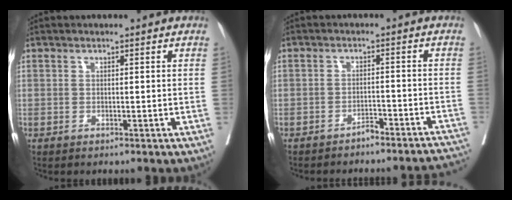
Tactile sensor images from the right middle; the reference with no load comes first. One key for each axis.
{"total": 8.3, "fx": -7.9, "fy": 1.3, "fz": 1.9, "tx": 0.004, "ty": 0.012, "tz": -0.094}